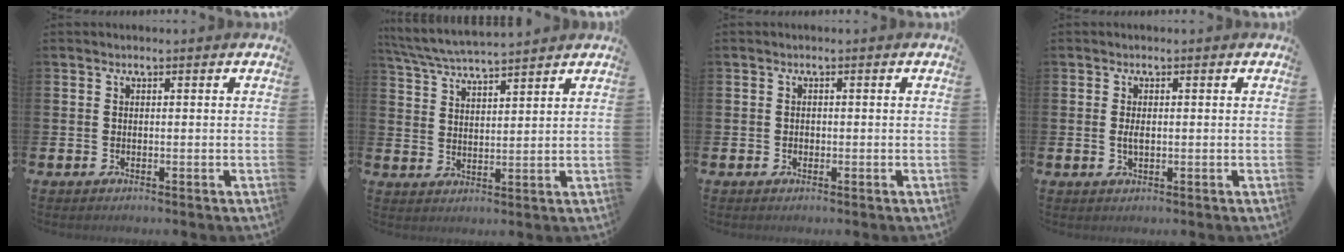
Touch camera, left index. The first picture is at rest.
{"total": 5.5, "force": [5.4, 0.2, 1.1], "torque": [-0.040, -0.030, 0.096]}
{"total": 0.7, "force": [-0.1, 0.7, 0.2], "torque": [0.003, 0.003, -0.006]}
{"total": 1.6, "force": [0.1, 0.7, 1.4], "torque": [-0.020, 0.000, -0.002]}